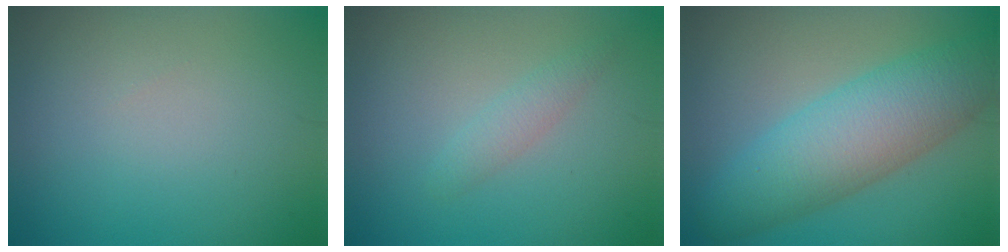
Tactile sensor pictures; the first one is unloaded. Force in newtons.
{"total": 1.6, "press": 1.6, "slide": 0.2}
{"total": 8.0, "press": 8.0, "slide": 0.2}